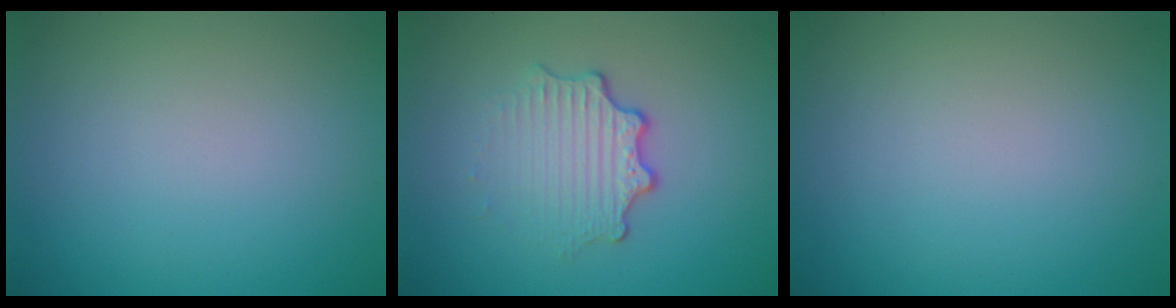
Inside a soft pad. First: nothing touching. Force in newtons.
{"total": 3.4, "press": 2.6, "slide": 2.3}
{"total": 0.0}